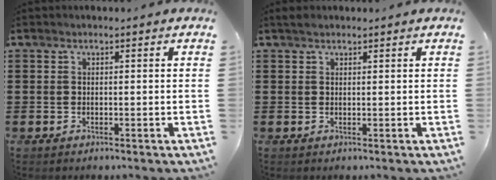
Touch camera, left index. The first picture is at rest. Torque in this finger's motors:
{"motor_torque": [0.03, 0.06, 0.00, -0.03]}